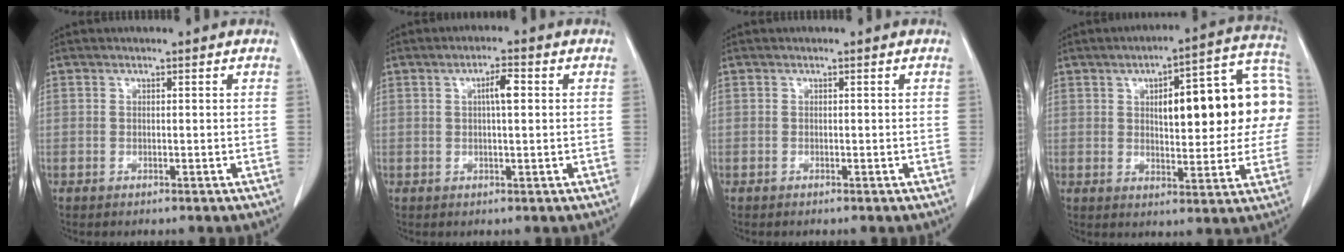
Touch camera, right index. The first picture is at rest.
{"total": 3.1, "force": [0.6, 0.5, 3.0], "torque": [-0.052, 0.006, 0.010]}
{"total": 0.0}
{"total": 18.2, "force": [2.7, 5.7, 17.1], "torque": [-0.225, 0.042, 0.038]}